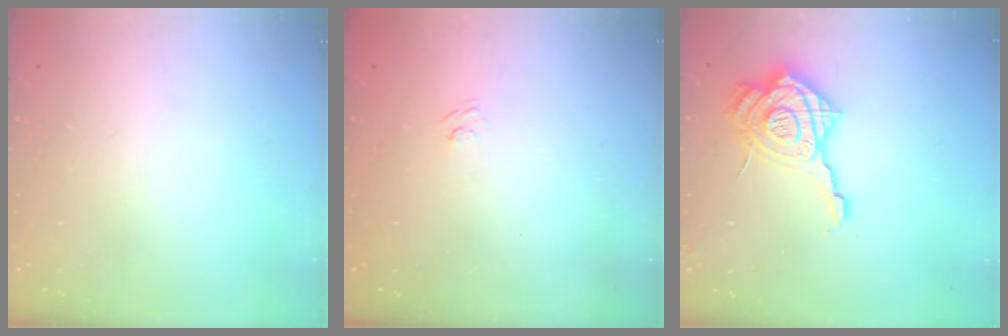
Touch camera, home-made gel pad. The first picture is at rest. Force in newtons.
{"total": 2.8, "press": 2.6, "slide": 1.0}
{"total": 19.5, "press": 19.4, "slide": 2.0}